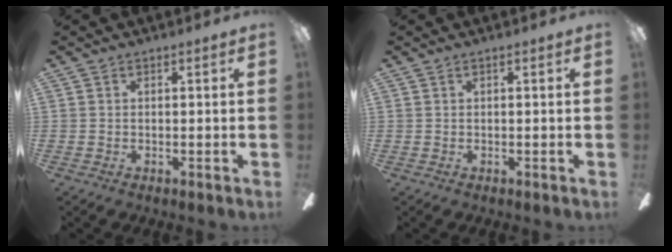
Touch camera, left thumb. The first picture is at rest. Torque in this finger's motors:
{"motor_torque": [0.00, 0.00, 0.00, 0.00, 0.00]}